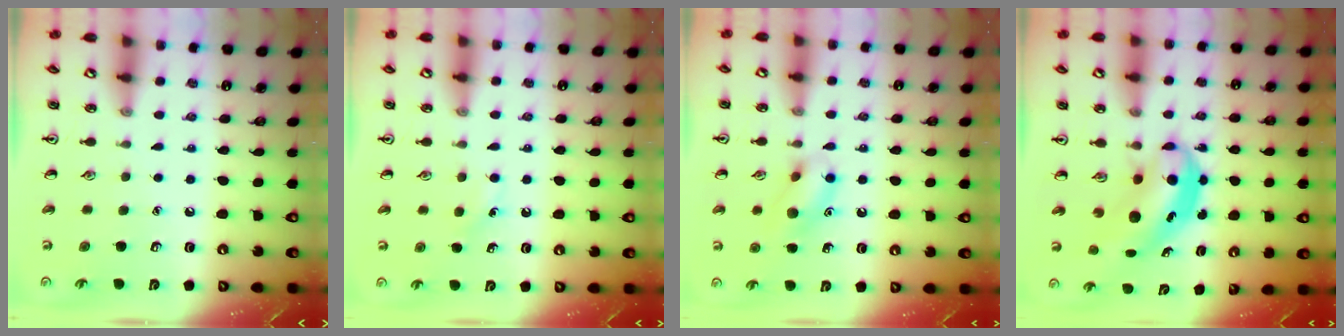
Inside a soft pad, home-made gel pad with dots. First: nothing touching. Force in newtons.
{"total": 3.2, "press": 2.9, "slide": 1.1}
{"total": 10.8, "press": 10.7, "slide": 1.4}
{"total": 5.1, "press": 4.9, "slide": 1.3}